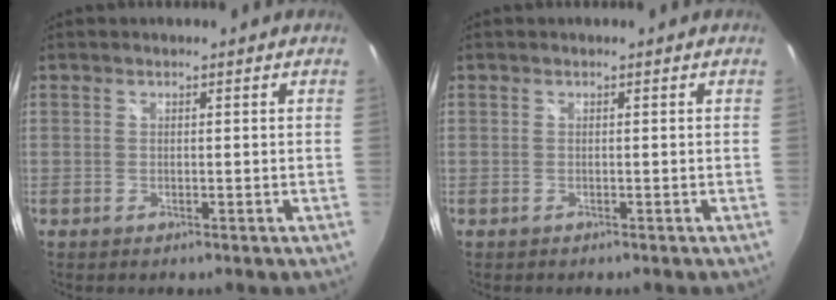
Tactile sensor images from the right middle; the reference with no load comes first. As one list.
[{"total": 0.0}]